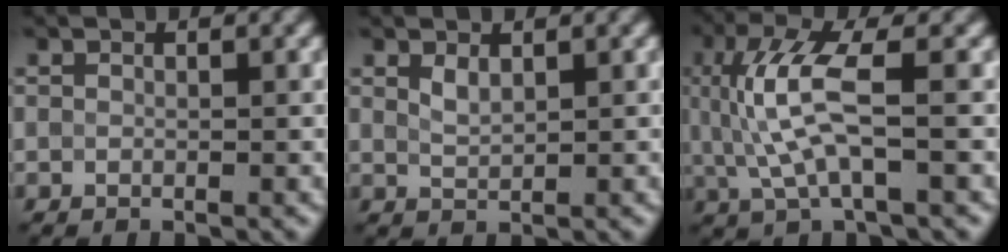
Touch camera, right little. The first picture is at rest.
{"total": 1.3, "force": [0.9, 0.5, 0.9], "torque": [-0.023, 0.001, 0.022]}
{"total": 6.3, "force": [0.6, 1.8, 6.0], "torque": [-0.145, -0.002, 0.015]}